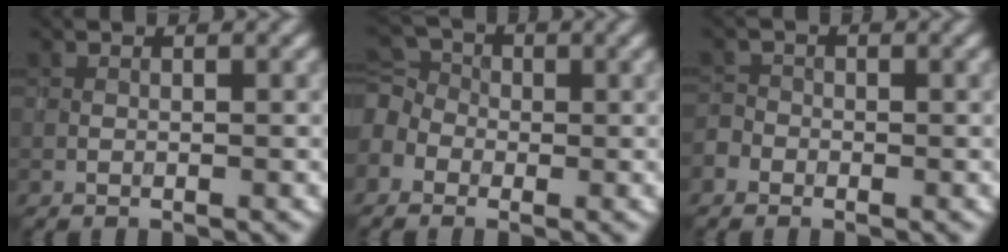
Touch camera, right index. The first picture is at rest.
{"total": 4.1, "force": [-1.3, 3.4, 2.0], "torque": [-0.042, 0.010, -0.031]}
{"total": 1.6, "force": [-1.0, 1.2, 0.3], "torque": [0.001, 0.006, -0.023]}